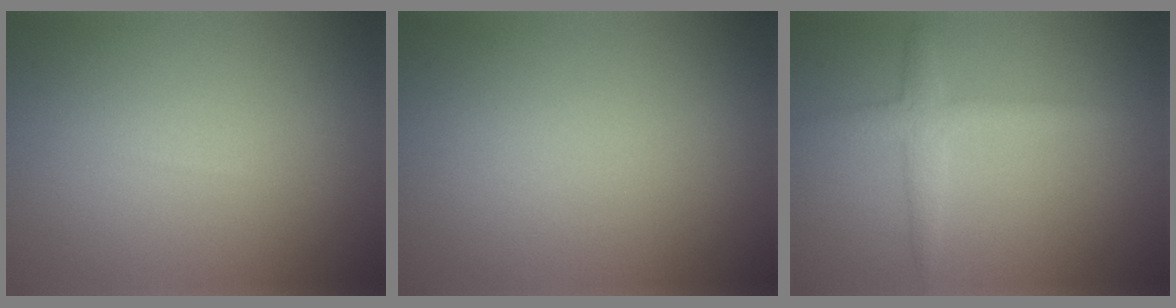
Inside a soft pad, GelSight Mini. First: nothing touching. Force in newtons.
{"total": 0.0}
{"total": 2.6, "press": 2.6, "slide": 0.1}